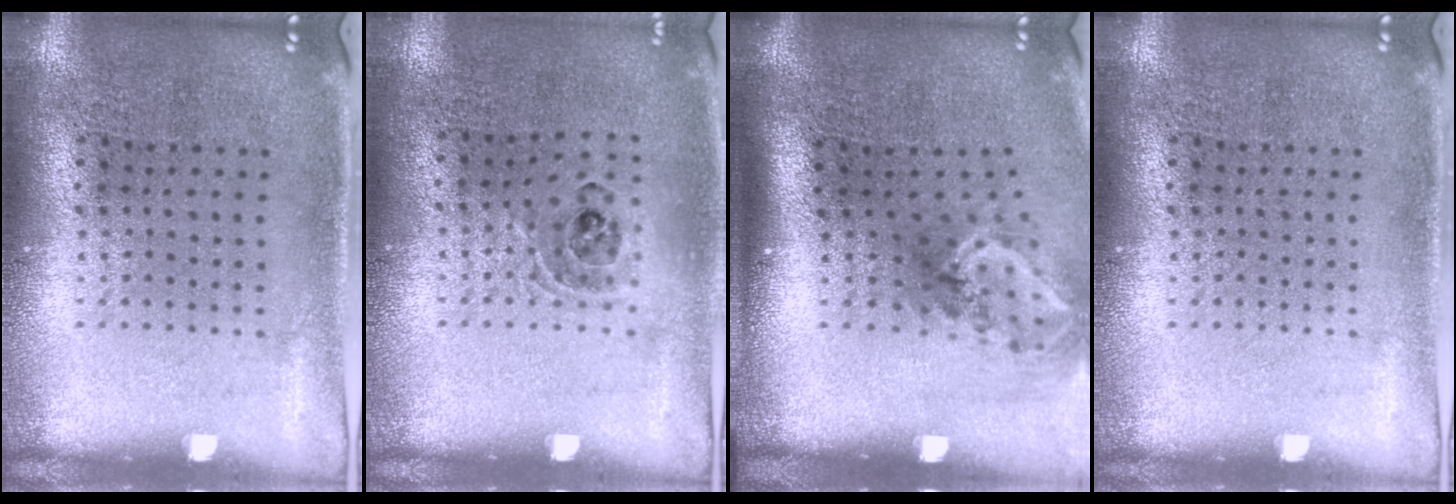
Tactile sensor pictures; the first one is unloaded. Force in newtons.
{"total": 1.0, "press": 1.0, "slide": 0.1}
{"total": 2.1, "press": 1.3, "slide": 1.6}
{"total": 0.0}